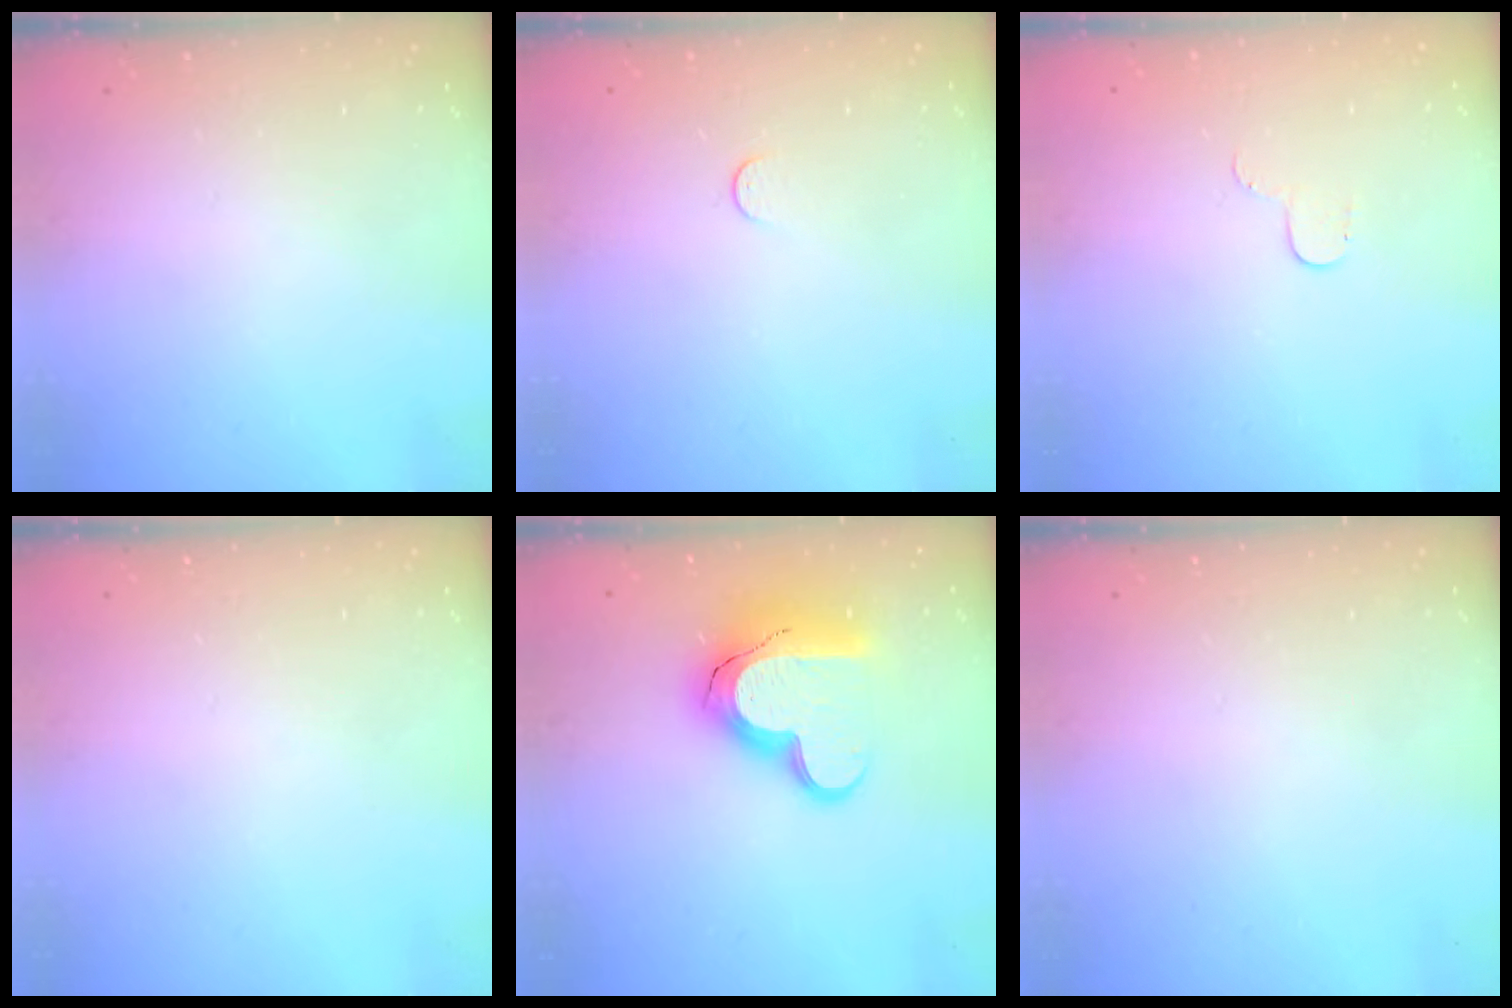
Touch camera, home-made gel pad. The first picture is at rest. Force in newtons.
{"total": 3.0, "press": 3.0, "slide": 0.3}
{"total": 3.5, "press": 3.5, "slide": 0.4}
{"total": 0.0}
{"total": 16.9, "press": 16.9, "slide": 1.3}
{"total": 0.0}